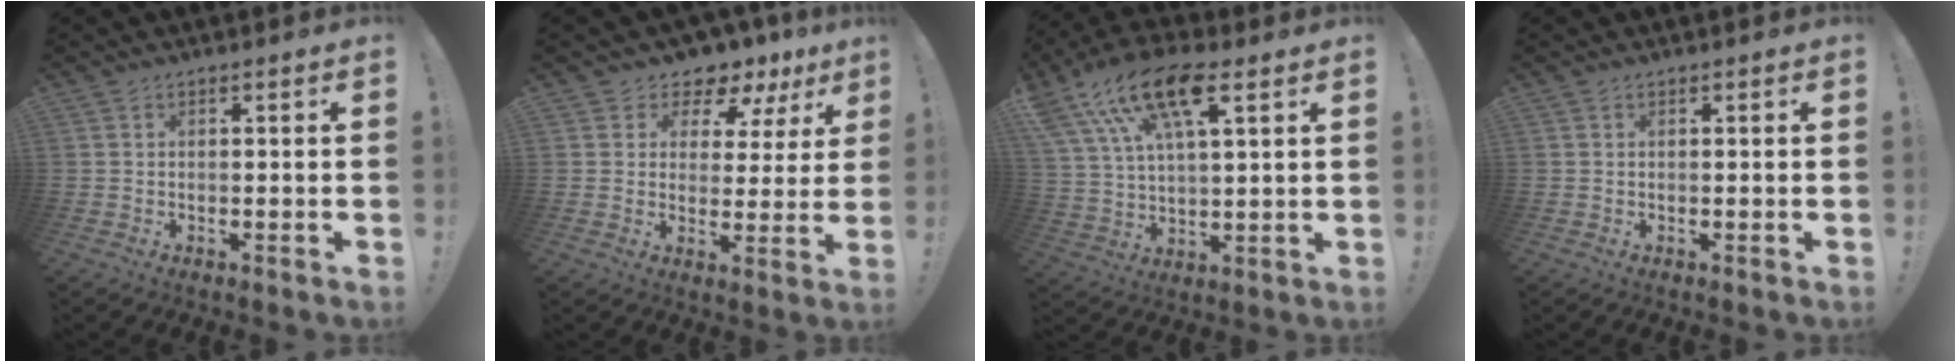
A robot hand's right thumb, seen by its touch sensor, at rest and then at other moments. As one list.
[{"total": 6.2, "force": [4.5, 3.8, 1.9], "torque": [-0.029, -0.044, 0.083]}, {"total": 17.7, "force": [9.7, 7.8, 12.6], "torque": [-0.229, -0.035, 0.169]}, {"total": 0.0}]